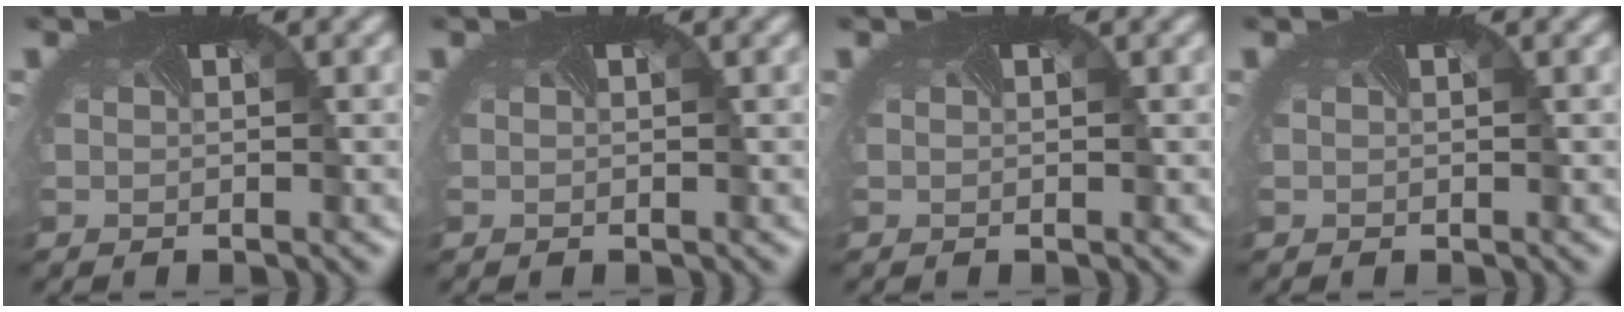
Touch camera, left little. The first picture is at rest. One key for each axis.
{"total": 0.0}
{"total": 0.0}
{"total": 0.0}